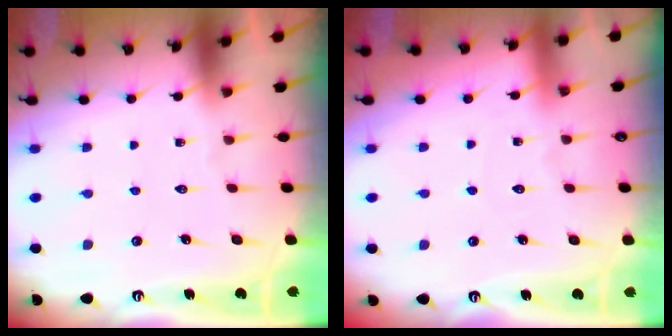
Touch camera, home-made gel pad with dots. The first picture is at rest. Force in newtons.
{"total": 2.6, "press": 2.6, "slide": 0.4}